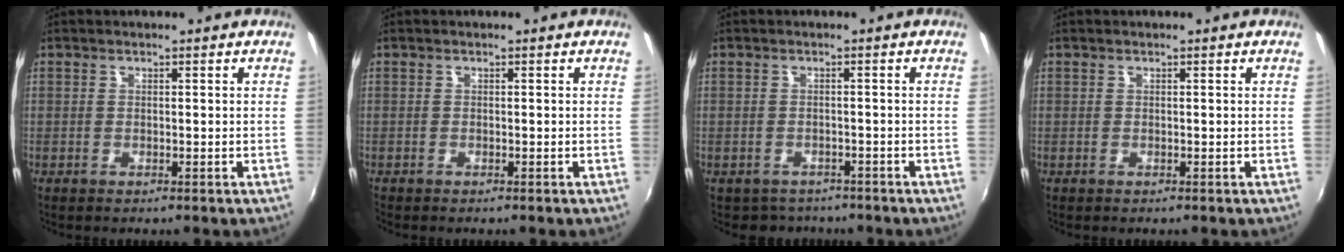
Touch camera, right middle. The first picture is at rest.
{"total": 0.0}
{"total": 4.1, "force": [-3.4, 2.4, 0.4], "torque": [-0.018, -0.009, -0.048]}
{"total": 0.0}